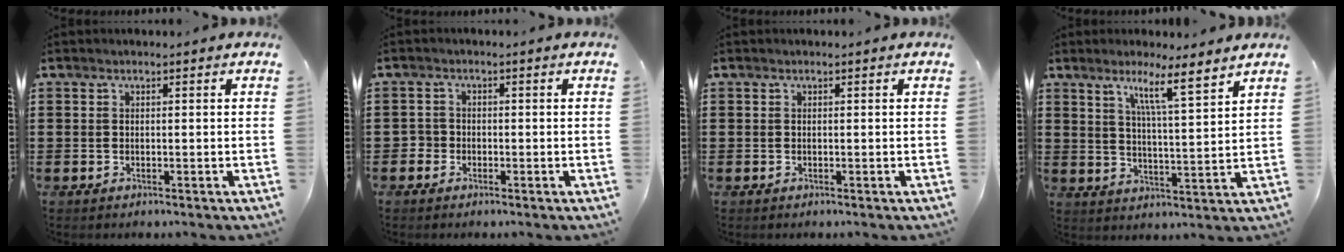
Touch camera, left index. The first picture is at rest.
{"total": 1.6, "force": [-0.8, 1.4, 0.1], "torque": [-0.008, 0.003, -0.020]}
{"total": 0.0}
{"total": 7.5, "force": [5.4, 0.0, 5.2], "torque": [-0.092, -0.027, 0.085]}